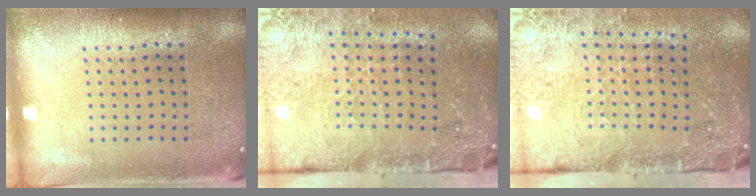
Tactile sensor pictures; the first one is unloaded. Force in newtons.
{"total": 3.7, "press": 3.4, "slide": 1.5}
{"total": 3.7, "press": 3.4, "slide": 1.5}